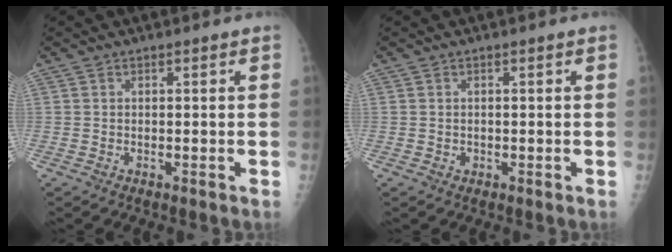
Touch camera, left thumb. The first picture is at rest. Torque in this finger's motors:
{"motor_torque": [-0.42, -0.23, 0.03, 0.01, -0.02]}